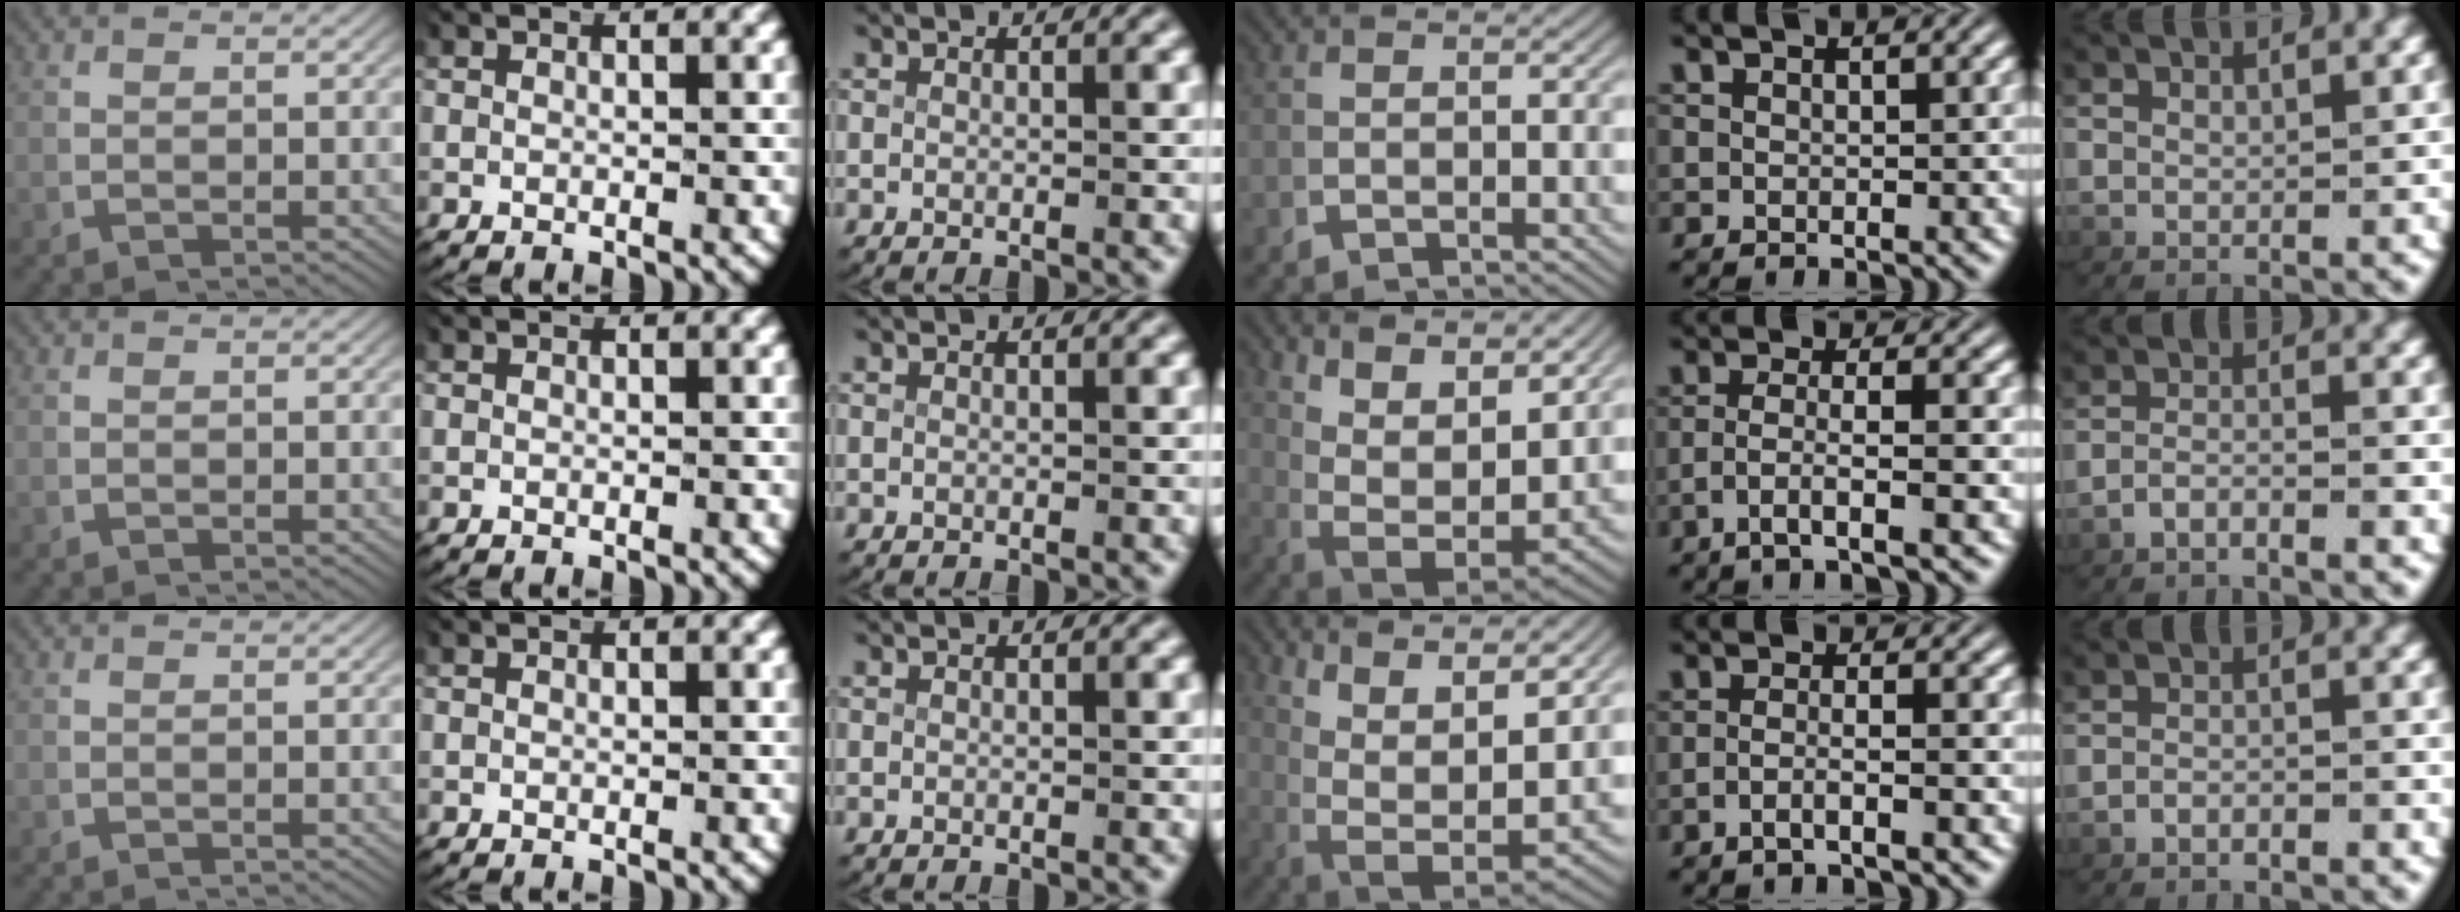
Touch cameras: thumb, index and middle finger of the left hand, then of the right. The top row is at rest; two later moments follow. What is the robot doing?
{"motion": "lift_and_place", "object": "towel"}